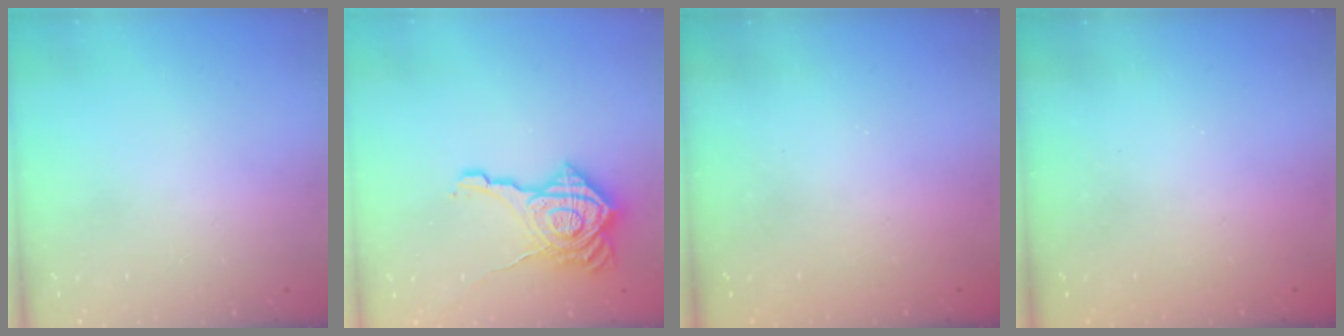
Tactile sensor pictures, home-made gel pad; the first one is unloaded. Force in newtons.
{"total": 21.5, "press": 21.4, "slide": 1.7}
{"total": 2.2, "press": 2.1, "slide": 0.8}
{"total": 2.2, "press": 2.1, "slide": 0.8}